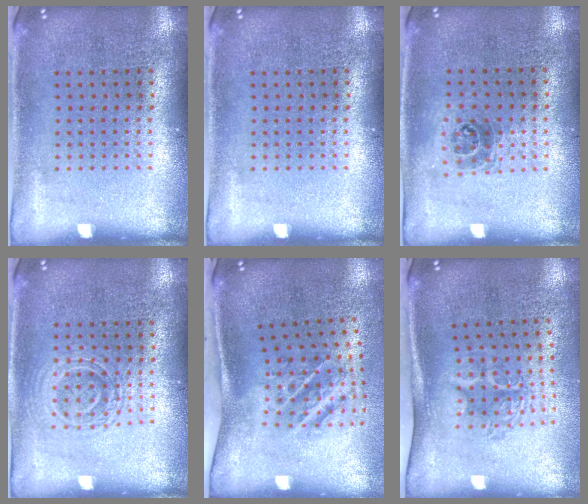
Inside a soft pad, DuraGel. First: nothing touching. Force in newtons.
{"total": 0.0}
{"total": 1.1, "press": 0.9, "slide": 0.6}
{"total": 1.4, "press": 1.3, "slide": 0.3}
{"total": 2.2, "press": 1.3, "slide": 1.8}
{"total": 1.8, "press": 1.3, "slide": 1.3}